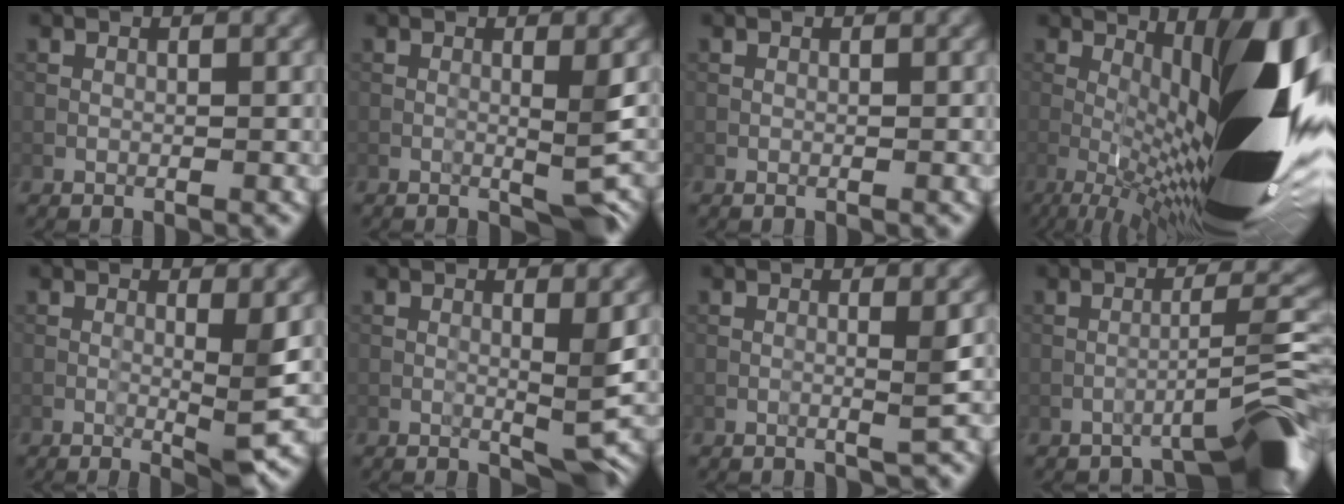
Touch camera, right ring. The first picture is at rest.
{"total": 3.0, "force": [-0.1, 0.4, 3.0], "torque": [-0.038, 0.001, -0.002]}
{"total": 0.0}
{"total": 19.8, "force": [-0.7, 4.8, 19.2], "torque": [-0.272, 0.024, -0.021]}
{"total": 3.3, "force": [-0.1, 0.2, 3.3], "torque": [-0.054, -0.006, -0.003]}
{"total": 2.7, "force": [0.2, 0.3, 2.7], "torque": [-0.038, -0.003, 0.002]}
{"total": 1.9, "force": [-0.1, 0.2, 1.9], "torque": [-0.025, 0.002, -0.009]}
{"total": 5.7, "force": [-4.2, 0.1, 3.9], "torque": [-0.046, 0.027, -0.076]}